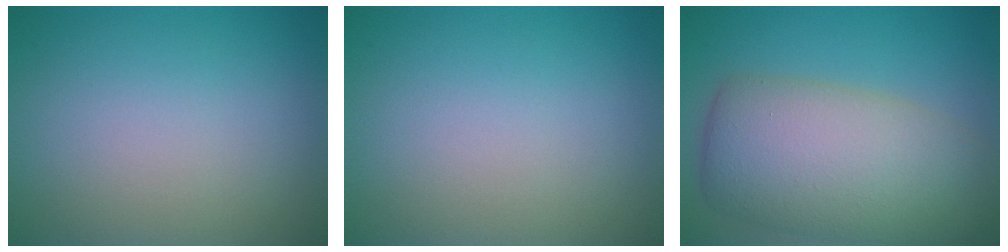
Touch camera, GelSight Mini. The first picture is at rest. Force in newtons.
{"total": 0.0}
{"total": 9.7, "press": 9.7, "slide": 0.4}